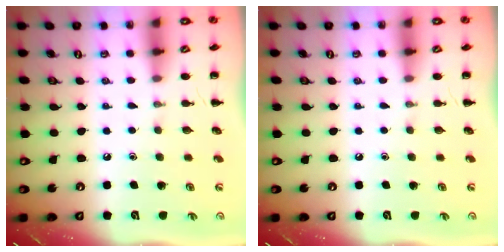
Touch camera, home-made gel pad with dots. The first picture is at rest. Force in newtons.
{"total": 0.0}